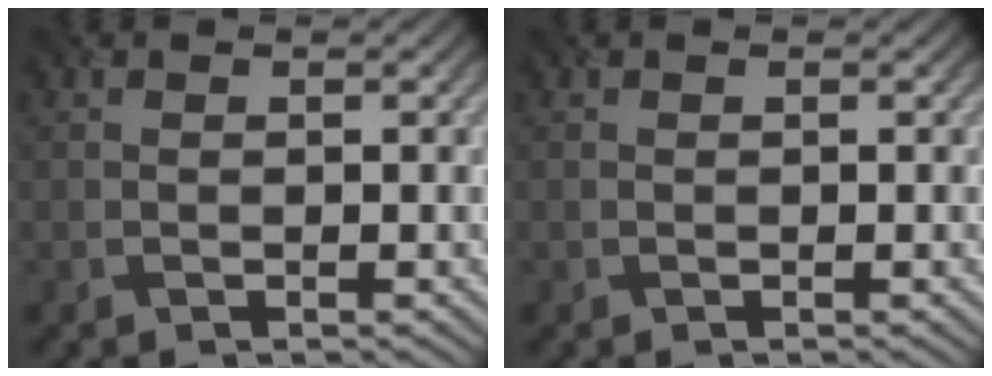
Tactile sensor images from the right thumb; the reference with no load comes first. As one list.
[{"total": 0.0}]